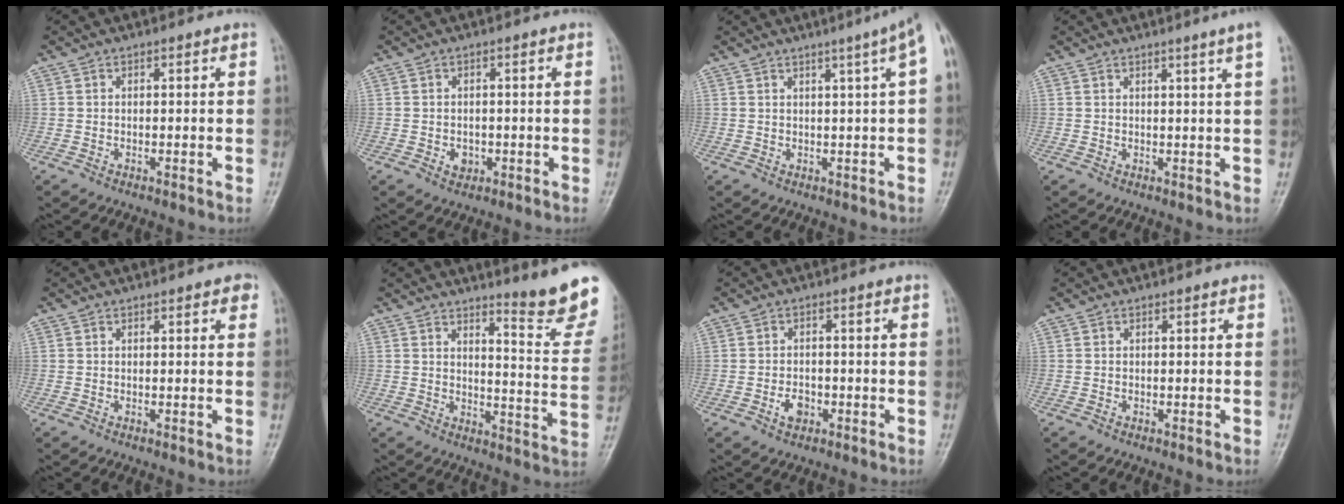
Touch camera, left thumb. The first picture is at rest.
{"total": 2.2, "force": [-0.6, 1.9, 1.0], "torque": [-0.001, 0.003, -0.004]}
{"total": 5.5, "force": [2.2, -0.2, 5.1], "torque": [-0.065, 0.010, 0.026]}
{"total": 3.6, "force": [2.1, -1.0, 2.7], "torque": [-0.038, -0.009, 0.030]}
{"total": 1.6, "force": [0.8, 0.8, 1.1], "torque": [-0.002, 0.001, 0.008]}
{"total": 13.3, "force": [11.0, 0.8, 7.5], "torque": [-0.074, -0.114, 0.136]}
{"total": 3.1, "force": [-1.3, 2.3, 1.7], "torque": [-0.019, 0.008, -0.022]}
{"total": 0.0}